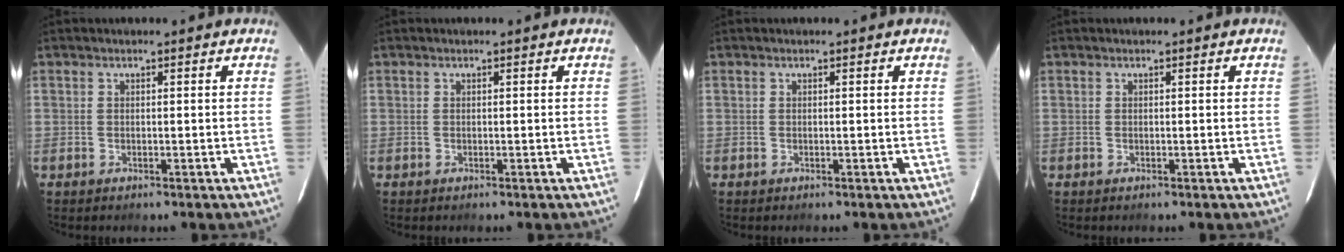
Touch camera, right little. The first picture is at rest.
{"total": 0.0}
{"total": 0.0}
{"total": 0.0}